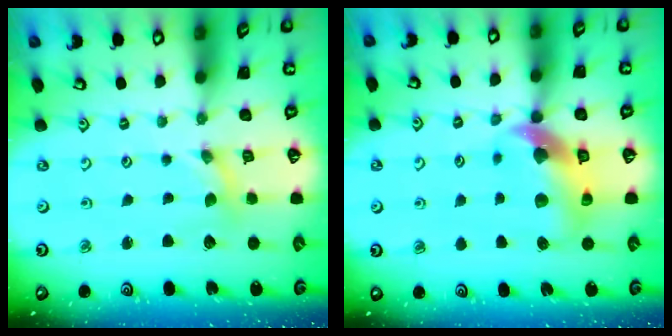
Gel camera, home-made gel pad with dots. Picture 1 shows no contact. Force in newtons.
{"total": 11.0, "press": 10.9, "slide": 1.6}